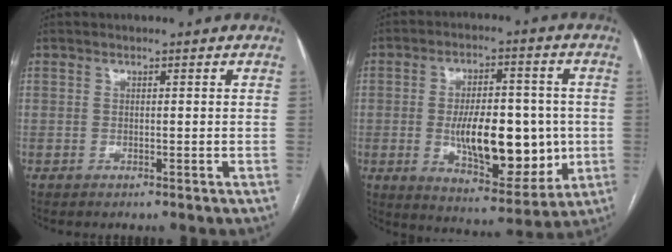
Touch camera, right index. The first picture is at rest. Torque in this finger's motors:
{"motor_torque": [0.62, -0.12, 0.86, 0.20]}